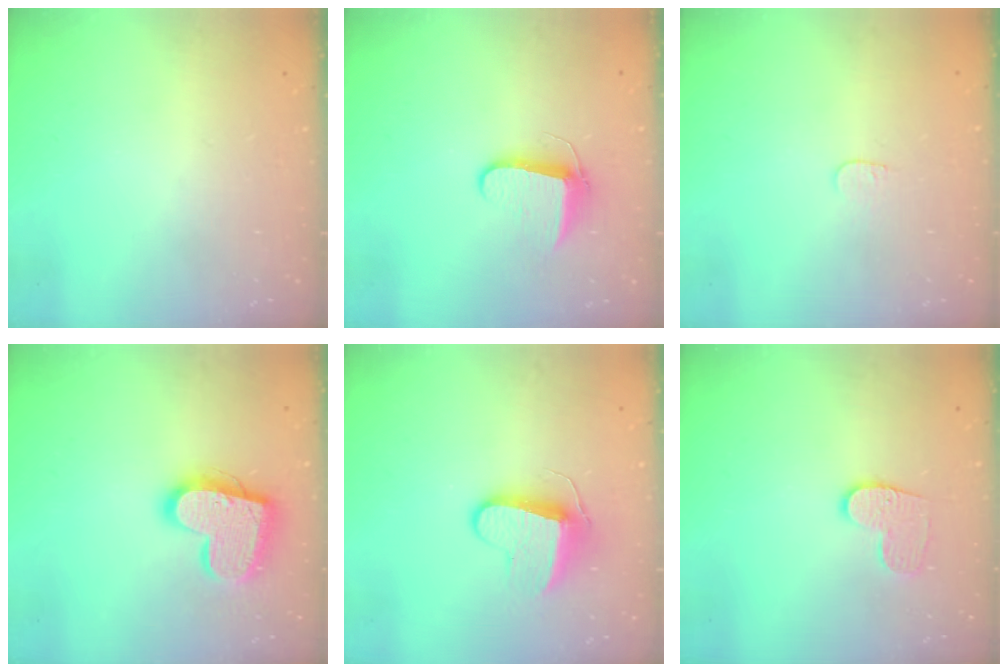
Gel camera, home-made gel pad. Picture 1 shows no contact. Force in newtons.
{"total": 8.1, "press": 8.1, "slide": 0.9}
{"total": 3.4, "press": 3.3, "slide": 0.3}
{"total": 18.0, "press": 17.9, "slide": 1.4}
{"total": 9.3, "press": 9.3, "slide": 0.5}
{"total": 8.2, "press": 8.2, "slide": 0.2}